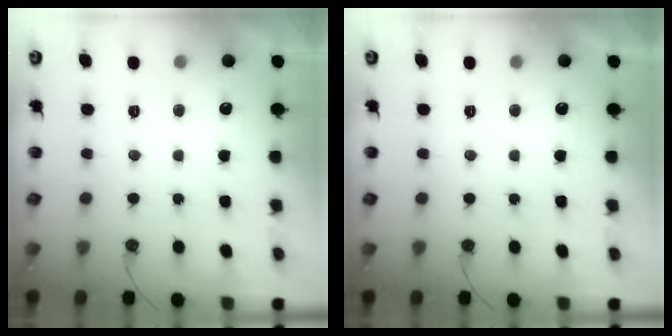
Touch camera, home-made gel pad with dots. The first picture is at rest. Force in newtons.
{"total": 0.0}